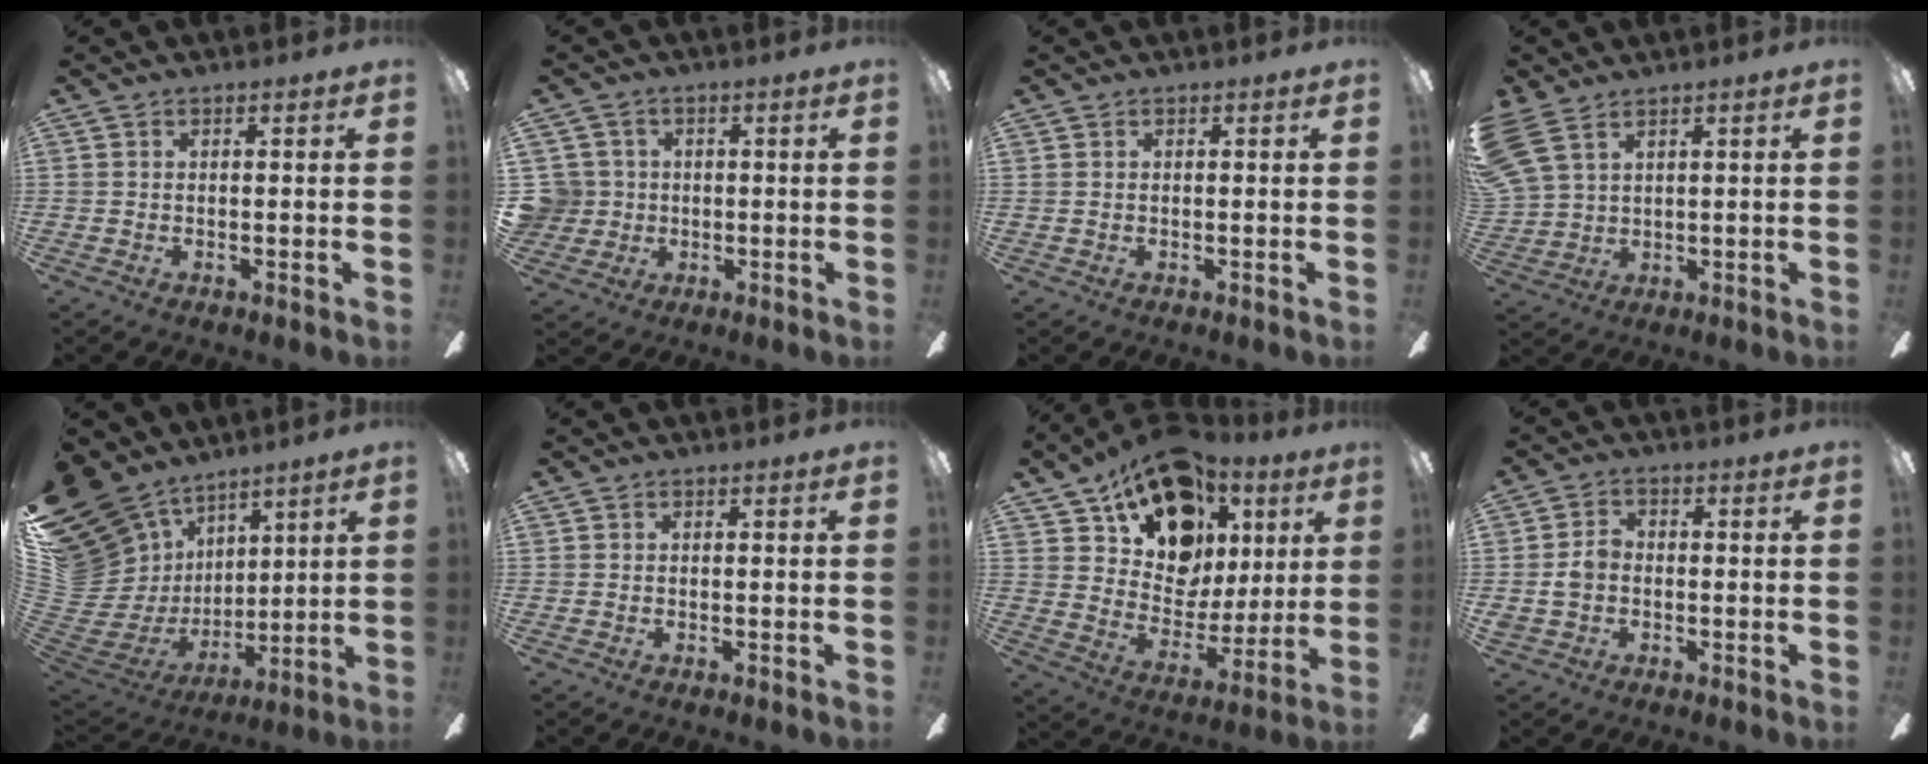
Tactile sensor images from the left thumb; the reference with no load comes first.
{"total": 6.5, "force": [0.6, 6.4, 0.9], "torque": [-0.038, 0.010, 0.020]}
{"total": 0.0}
{"total": 7.2, "force": [5.0, 3.6, 3.8], "torque": [-0.091, -0.011, 0.101]}
{"total": 22.0, "force": [11.4, 16.8, 8.6], "torque": [-0.212, -0.090, 0.254]}
{"total": 0.0}
{"total": 21.1, "force": [13.0, 13.7, 9.5], "torque": [-0.163, -0.068, 0.247]}
{"total": 4.6, "force": [-0.3, 3.6, 2.9], "torque": [-0.060, 0.014, -0.007]}